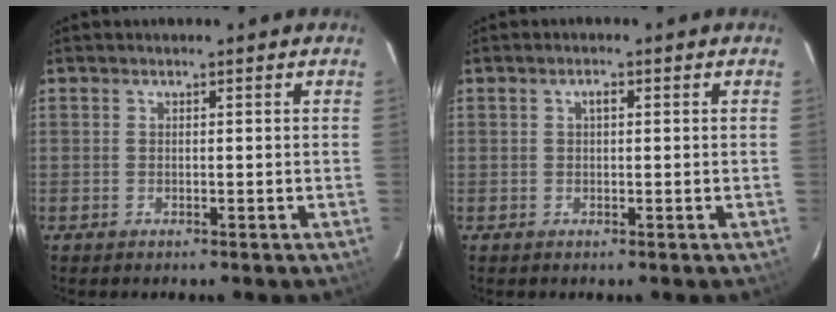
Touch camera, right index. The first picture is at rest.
{"total": 1.3, "force": [0.3, 0.6, 1.0], "torque": [-0.018, 0.007, 0.004]}